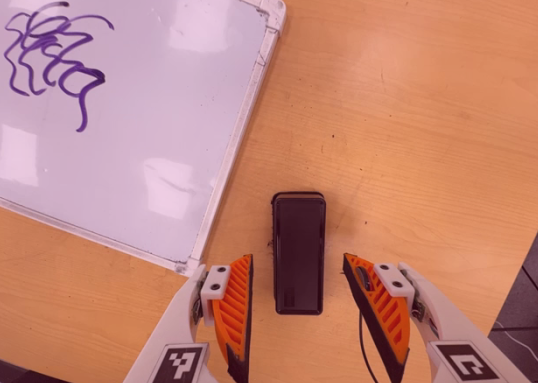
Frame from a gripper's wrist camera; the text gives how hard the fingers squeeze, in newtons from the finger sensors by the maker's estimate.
{"total": 0.0}